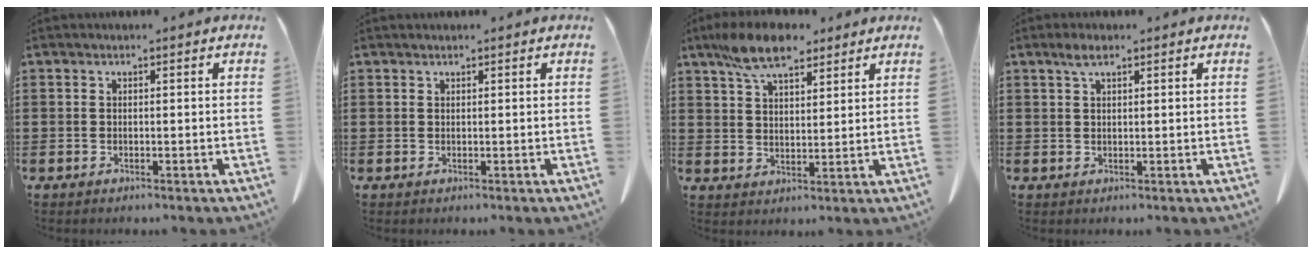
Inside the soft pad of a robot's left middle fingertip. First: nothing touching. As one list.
[{"total": 0.0}, {"total": 8.6, "force": [6.4, 3.3, 4.7], "torque": [-0.111, -0.002, 0.120]}, {"total": 2.2, "force": [1.2, 0.8, 1.7], "torque": [-0.036, 0.004, 0.020]}]